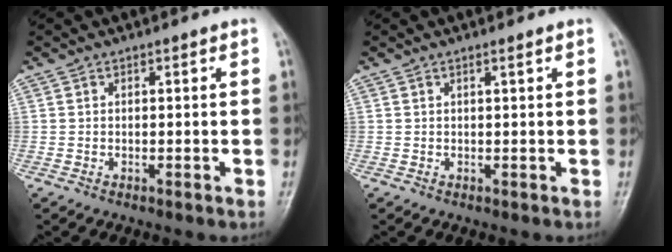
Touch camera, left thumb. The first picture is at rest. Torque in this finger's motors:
{"motor_torque": [-0.32, -0.08, -0.42, -0.16, 0.05]}